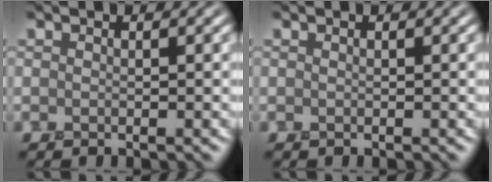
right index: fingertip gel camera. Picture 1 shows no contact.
{"total": 0.0}